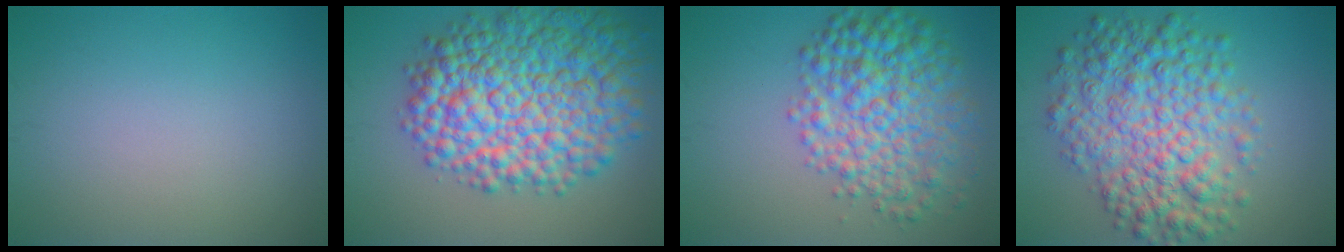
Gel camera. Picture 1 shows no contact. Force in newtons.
{"total": 12.7, "press": 12.7, "slide": 0.3}
{"total": 7.6, "press": 7.6, "slide": 0.1}
{"total": 8.5, "press": 8.5, "slide": 0.0}